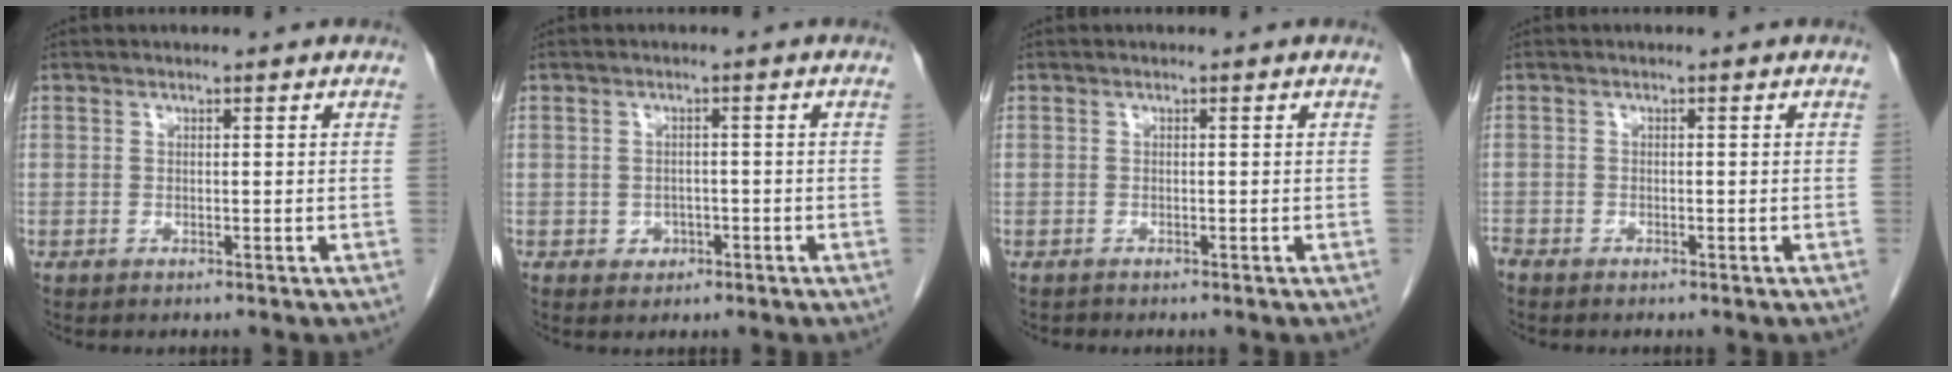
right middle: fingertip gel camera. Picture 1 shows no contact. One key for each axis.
{"total": 2.0, "fx": -0.8, "fy": 1.7, "fz": 0.7, "tx": -0.006, "ty": 0.007, "tz": -0.005}
{"total": 0.0}
{"total": 1.4, "fx": -1.2, "fy": 0.4, "fz": 0.4, "tx": -0.012, "ty": -0.002, "tz": -0.024}